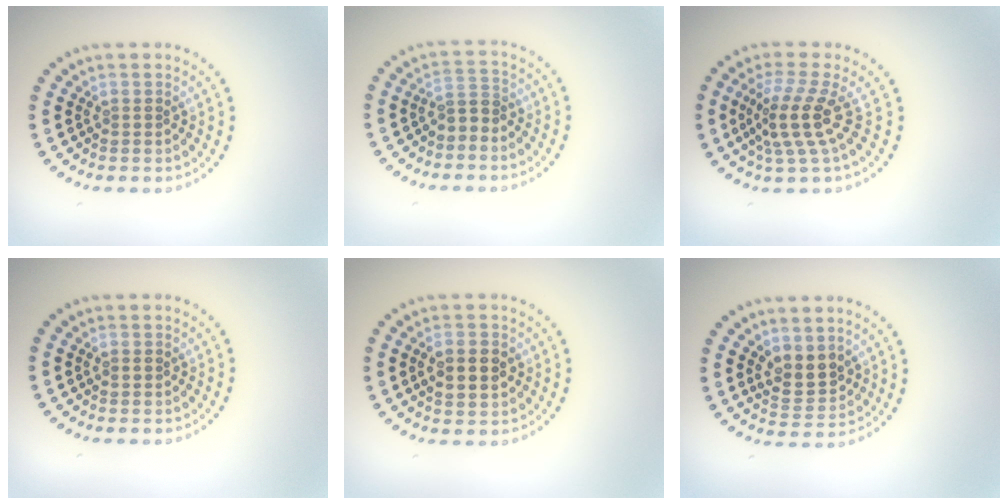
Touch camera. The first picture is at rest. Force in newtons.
{"total": 1.9, "press": 1.6, "slide": 1.1}
{"total": 3.7, "press": 2.7, "slide": 2.6}
{"total": 0.7, "press": 0.7, "slide": 0.1}
{"total": 3.7, "press": 3.7, "slide": 0.1}
{"total": 2.8, "press": 2.6, "slide": 1.0}